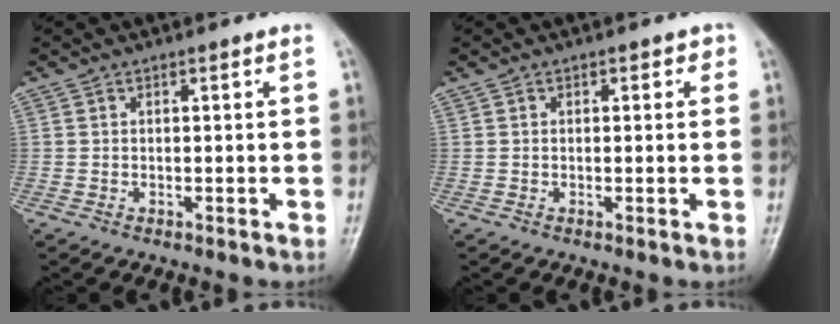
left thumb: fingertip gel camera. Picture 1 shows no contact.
{"total": 1.3, "force": [0.5, 1.0, 0.7], "torque": [0.006, 0.001, 0.001]}